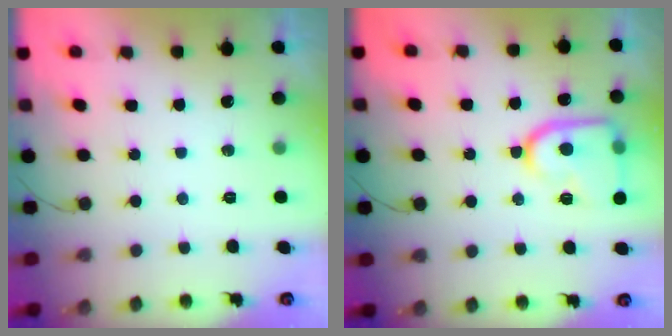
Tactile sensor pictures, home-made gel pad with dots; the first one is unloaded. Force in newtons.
{"total": 16.1, "press": 16.0, "slide": 1.4}